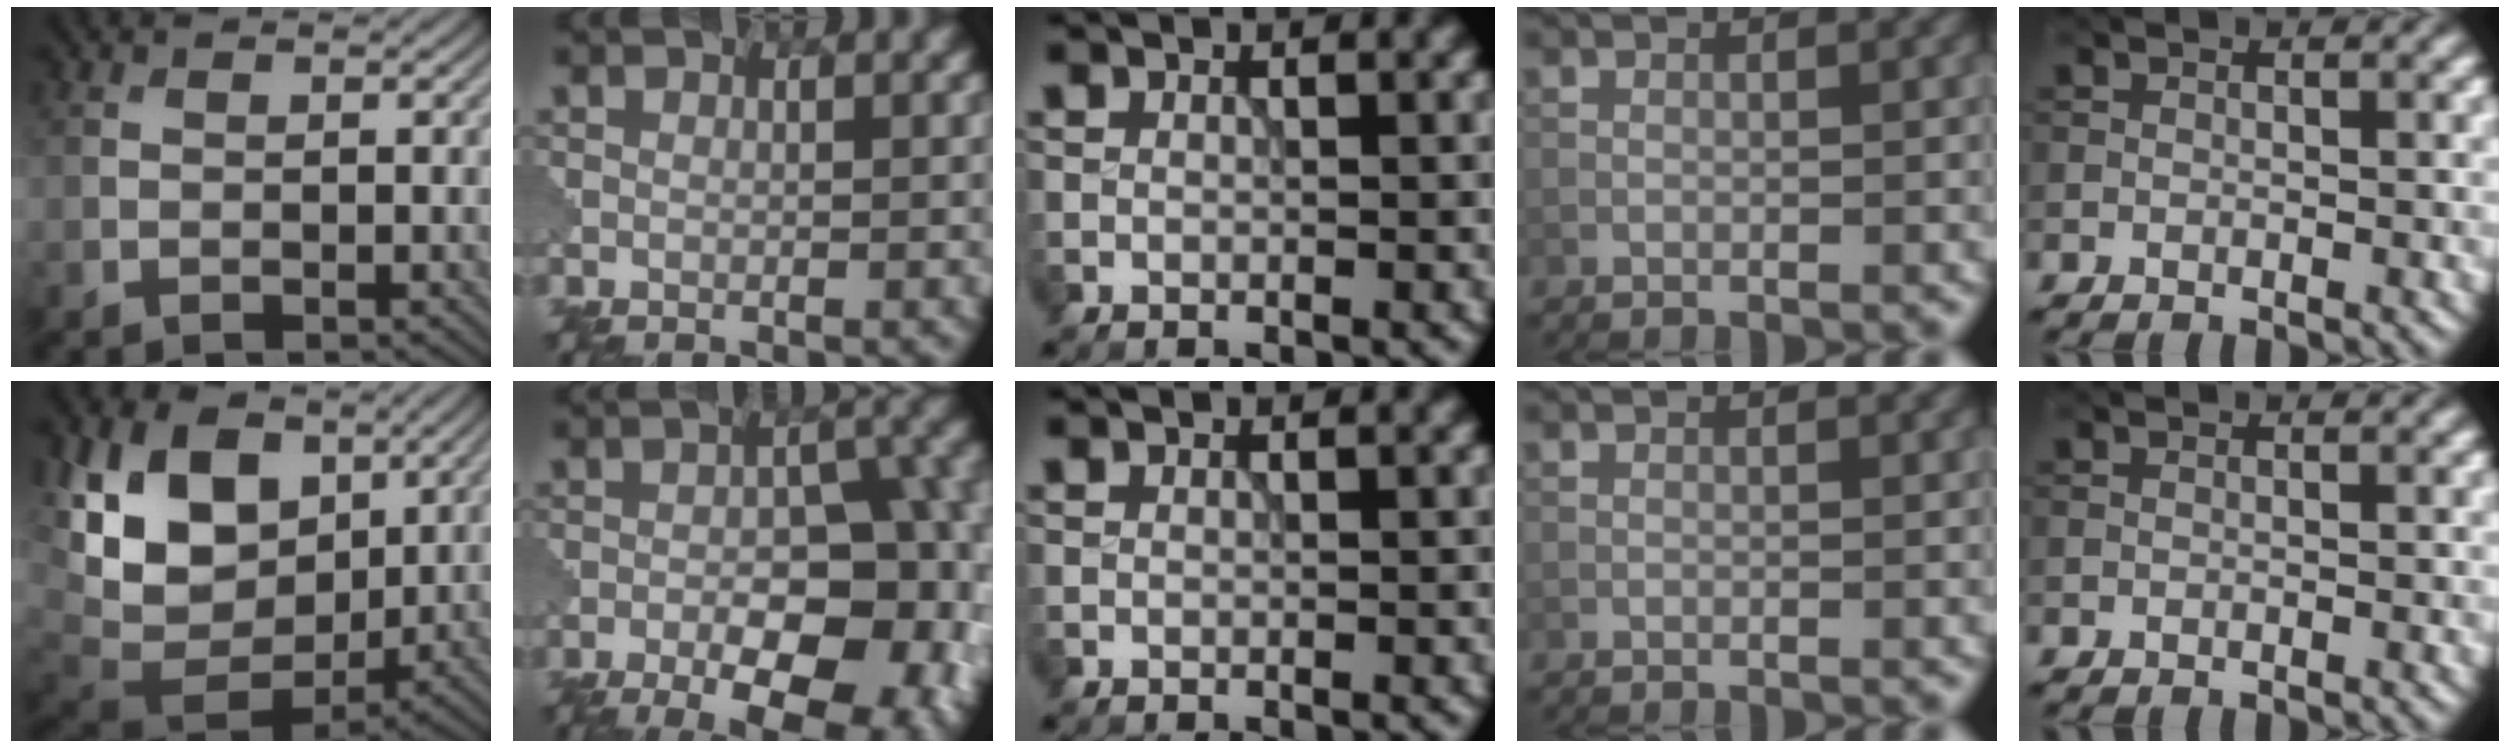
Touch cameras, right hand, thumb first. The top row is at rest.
{"thumb": {"total": 14.4, "force": [3.8, 10.2, 9.4], "torque": [-0.218, -0.004, 0.084]}, "index": {"total": 13.4, "force": [-5.7, 6.2, 10.3], "torque": [-0.121, -0.008, -0.074]}}